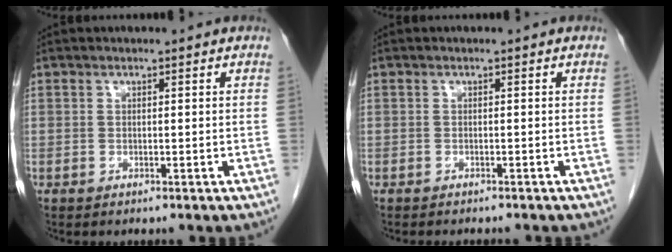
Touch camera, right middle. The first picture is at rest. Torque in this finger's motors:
{"motor_torque": [0.04, -0.02, 0.00, 0.00]}